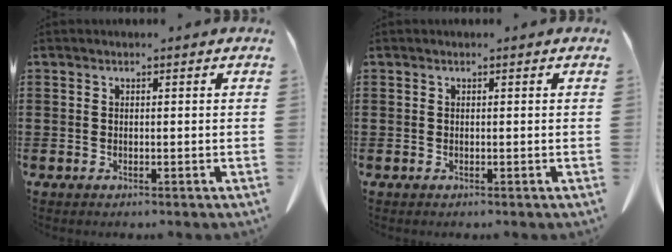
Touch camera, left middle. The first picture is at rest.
{"total": 0.0}